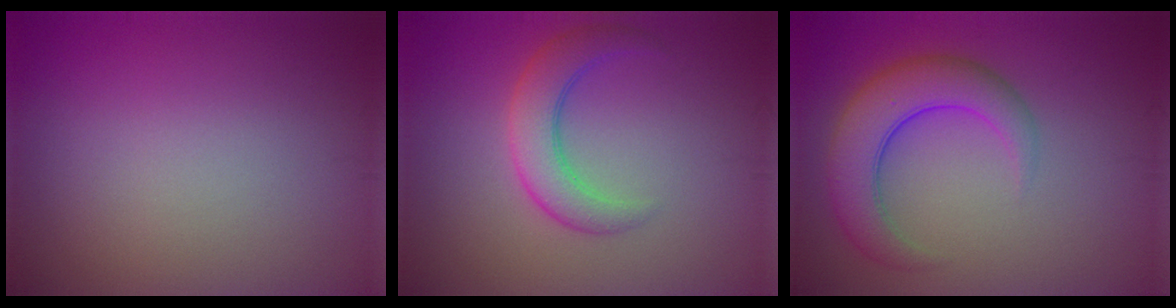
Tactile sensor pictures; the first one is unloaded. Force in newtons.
{"total": 3.9, "press": 3.9, "slide": 0.1}
{"total": 5.8, "press": 5.8, "slide": 0.2}